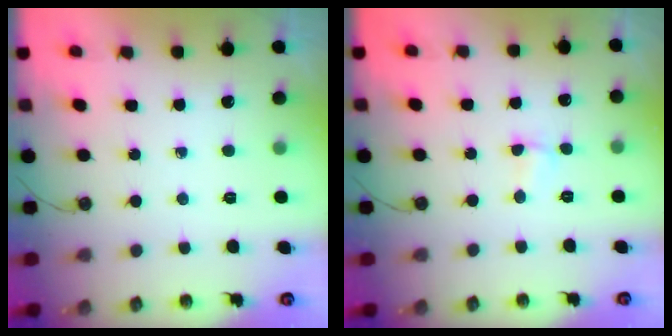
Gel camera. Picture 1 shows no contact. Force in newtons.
{"total": 4.3, "press": 2.6, "slide": 3.4}